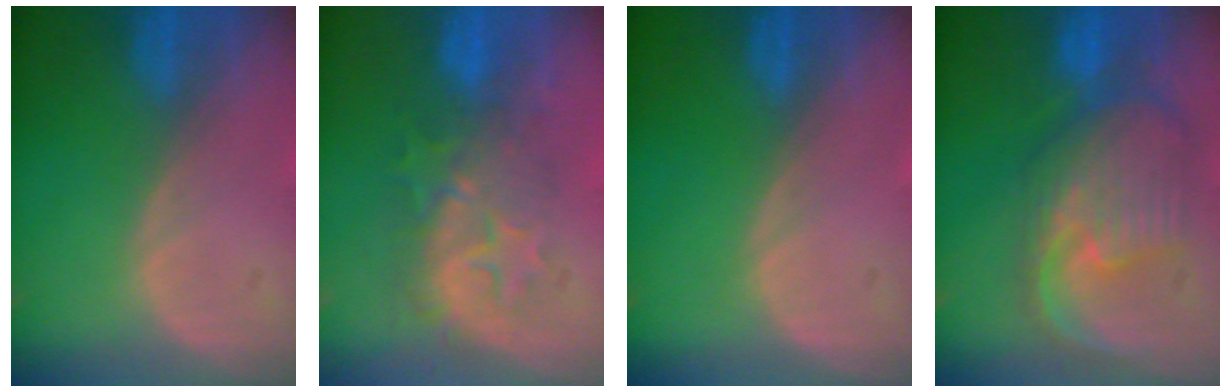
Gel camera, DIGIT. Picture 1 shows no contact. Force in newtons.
{"total": 8.4, "press": 8.1, "slide": 2.2}
{"total": 0.0}
{"total": 10.7, "press": 9.5, "slide": 5.0}